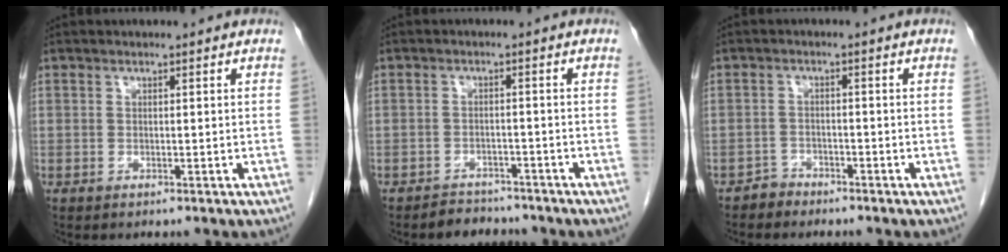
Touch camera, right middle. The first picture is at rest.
{"total": 3.8, "force": [-3.4, 1.7, -0.2], "torque": [0.001, 0.003, -0.051]}
{"total": 1.8, "force": [-1.6, 0.8, -0.4], "torque": [0.006, 0.004, -0.030]}